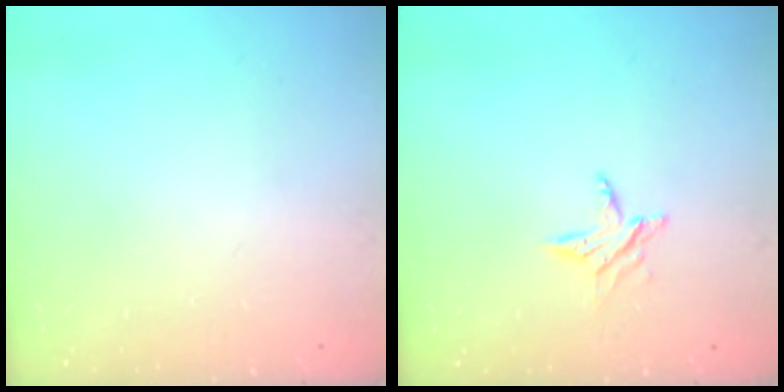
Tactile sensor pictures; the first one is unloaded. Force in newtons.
{"total": 5.2, "press": 5.2, "slide": 0.6}